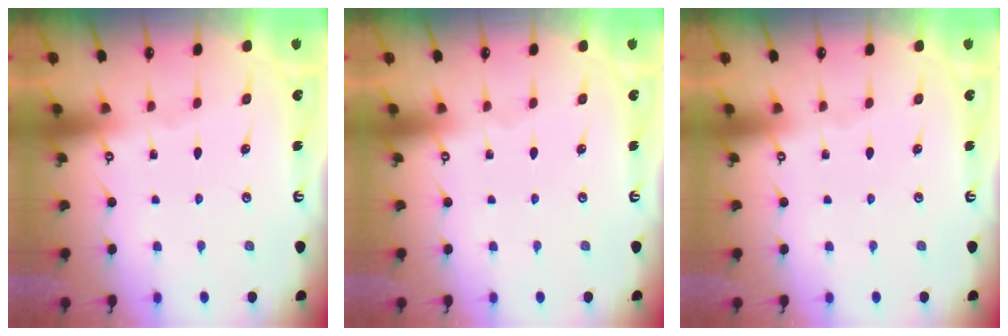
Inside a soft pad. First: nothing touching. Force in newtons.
{"total": 0.0}
{"total": 0.0}